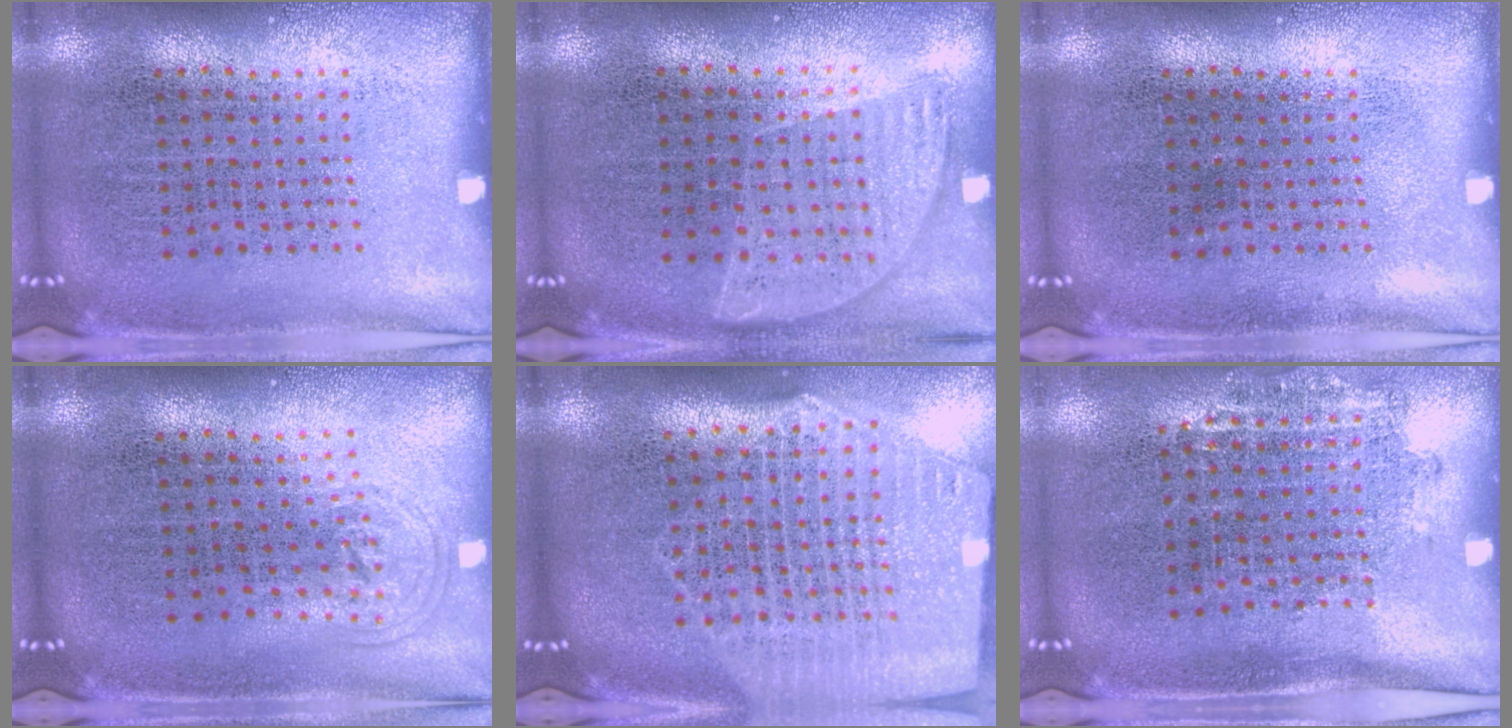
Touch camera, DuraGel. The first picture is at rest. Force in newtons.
{"total": 0.9, "press": 0.8, "slide": 0.3}
{"total": 0.0}
{"total": 0.8, "press": 0.6, "slide": 0.6}
{"total": 2.7, "press": 2.3, "slide": 1.4}
{"total": 1.2, "press": 0.9, "slide": 0.8}